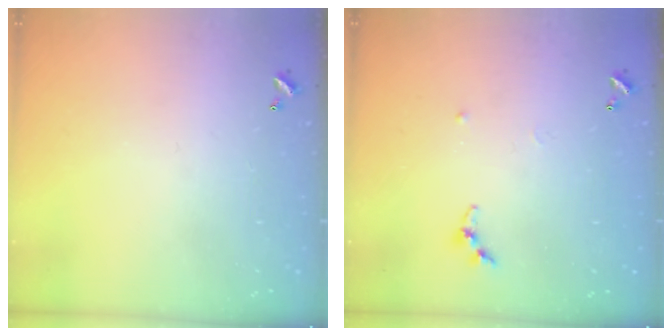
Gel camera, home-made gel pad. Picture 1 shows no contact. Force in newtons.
{"total": 6.2, "press": 6.1, "slide": 0.7}